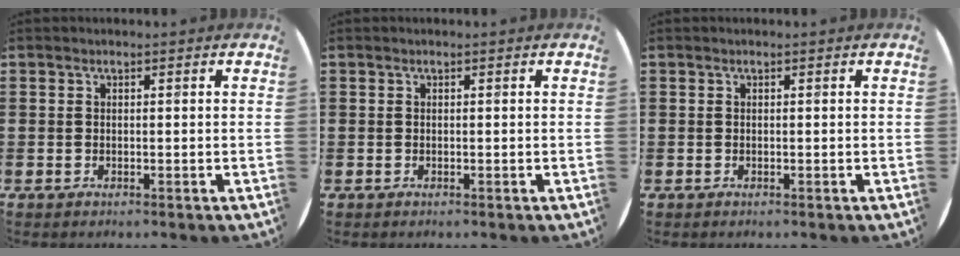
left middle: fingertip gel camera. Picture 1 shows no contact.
{"total": 0.0}
{"total": 0.0}